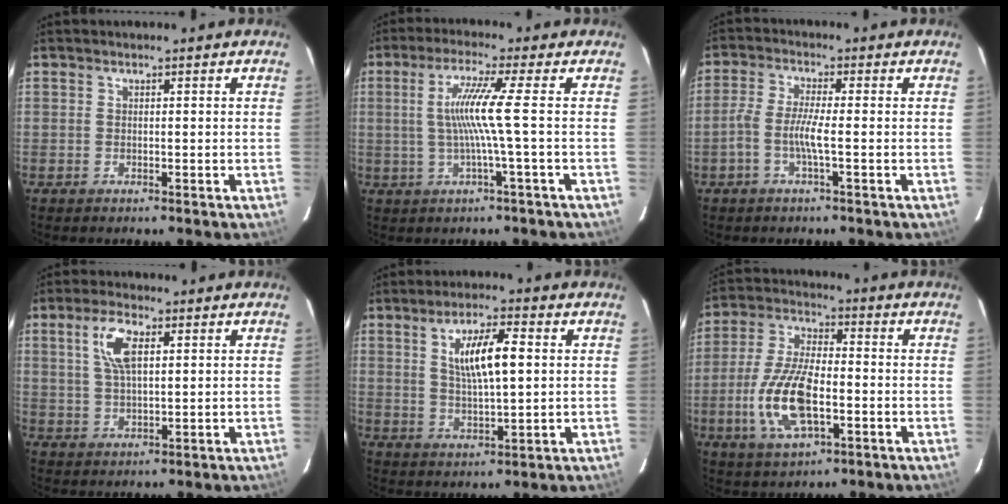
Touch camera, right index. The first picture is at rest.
{"total": 7.3, "force": [-0.3, -2.0, 7.0], "torque": [-0.140, -0.004, -0.001]}
{"total": 4.5, "force": [-1.6, 0.0, 4.2], "torque": [-0.097, 0.004, -0.034]}
{"total": 6.8, "force": [2.4, 2.7, 5.8], "torque": [-0.112, 0.010, 0.048]}
{"total": 9.2, "force": [2.2, 2.5, 8.6], "torque": [-0.154, 0.004, 0.045]}
{"total": 14.0, "force": [-3.8, 5.9, 12.1], "torque": [-0.258, -0.003, -0.070]}